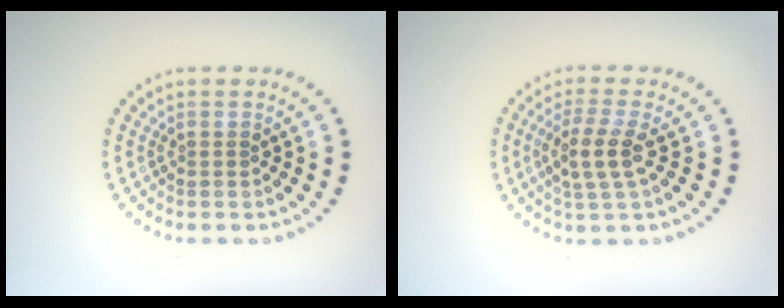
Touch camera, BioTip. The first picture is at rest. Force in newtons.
{"total": 3.1, "press": 2.6, "slide": 1.6}